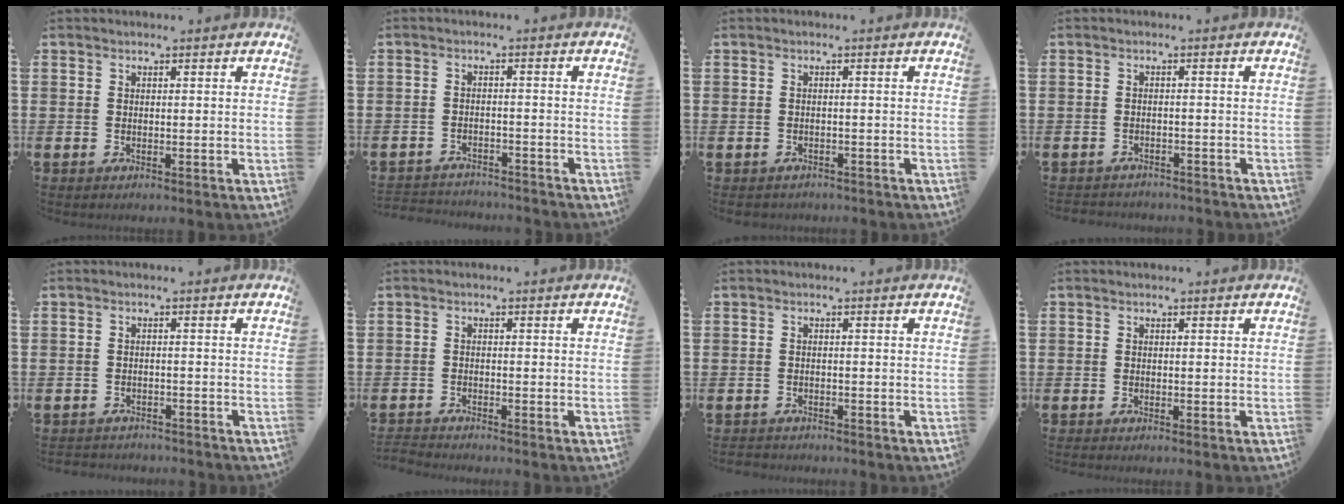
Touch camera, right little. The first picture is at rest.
{"total": 2.5, "force": [-2.5, 0.2, -0.3], "torque": [-0.003, 0.000, -0.055]}
{"total": 0.7, "force": [-0.5, 0.4, 0.0], "torque": [-0.003, 0.000, -0.013]}
{"total": 1.4, "force": [-1.4, 0.2, -0.2], "torque": [-0.002, 0.003, -0.031]}
{"total": 1.5, "force": [-1.5, 0.1, -0.2], "torque": [-0.002, 0.002, -0.034]}
{"total": 1.3, "force": [-1.3, -0.1, 0.1], "torque": [-0.003, 0.002, -0.028]}
{"total": 1.0, "force": [-0.9, 0.2, -0.1], "torque": [-0.001, 0.002, -0.021]}
{"total": 0.0}